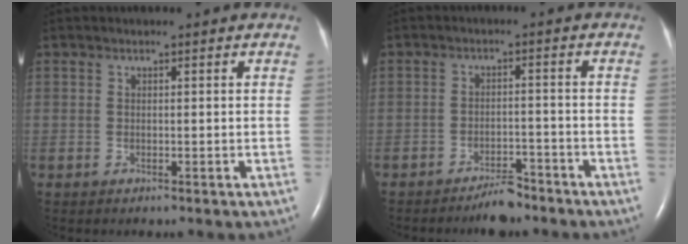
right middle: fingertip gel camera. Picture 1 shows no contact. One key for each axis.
{"total": 4.1, "fx": -3.6, "fy": 1.1, "fz": 1.6, "tx": -0.029, "ty": -0.001, "tz": -0.058}